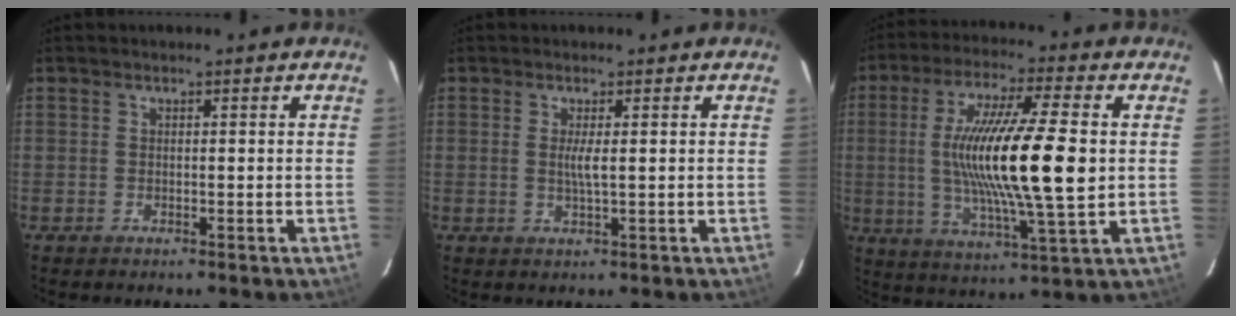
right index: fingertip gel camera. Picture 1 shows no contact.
{"total": 2.2, "force": [0.3, -0.1, 2.2], "torque": [-0.041, -0.004, 0.003]}
{"total": 19.1, "force": [0.8, 2.2, 19.0], "torque": [-0.344, -0.009, 0.015]}